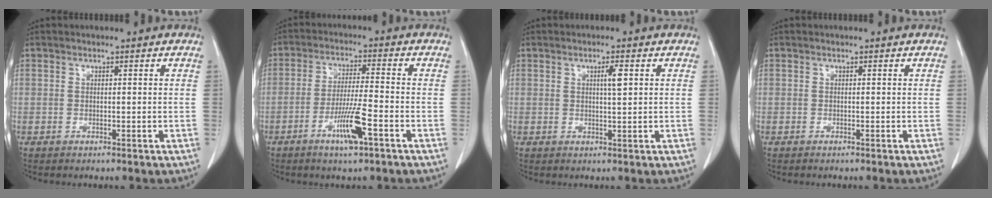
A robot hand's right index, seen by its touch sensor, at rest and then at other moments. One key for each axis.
{"total": 7.5, "fx": -3.7, "fy": 0.2, "fz": 6.6, "tx": -0.126, "ty": -0.009, "tz": -0.067}
{"total": 2.3, "fx": 0.7, "fy": 0.2, "fz": 2.2, "tx": -0.037, "ty": -0.001, "tz": 0.011}
{"total": 0.0}